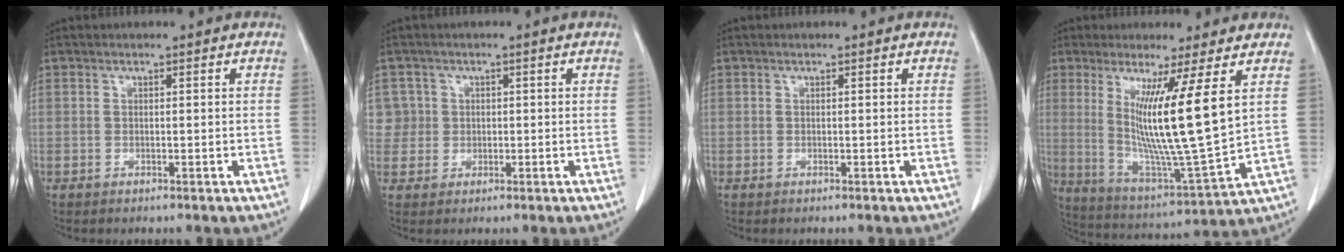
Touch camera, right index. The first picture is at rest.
{"total": 3.6, "force": [0.7, 3.5, -0.3], "torque": [0.026, 0.009, 0.011]}
{"total": 0.0}
{"total": 14.4, "force": [4.2, -0.9, 13.7], "torque": [-0.254, -0.041, 0.076]}